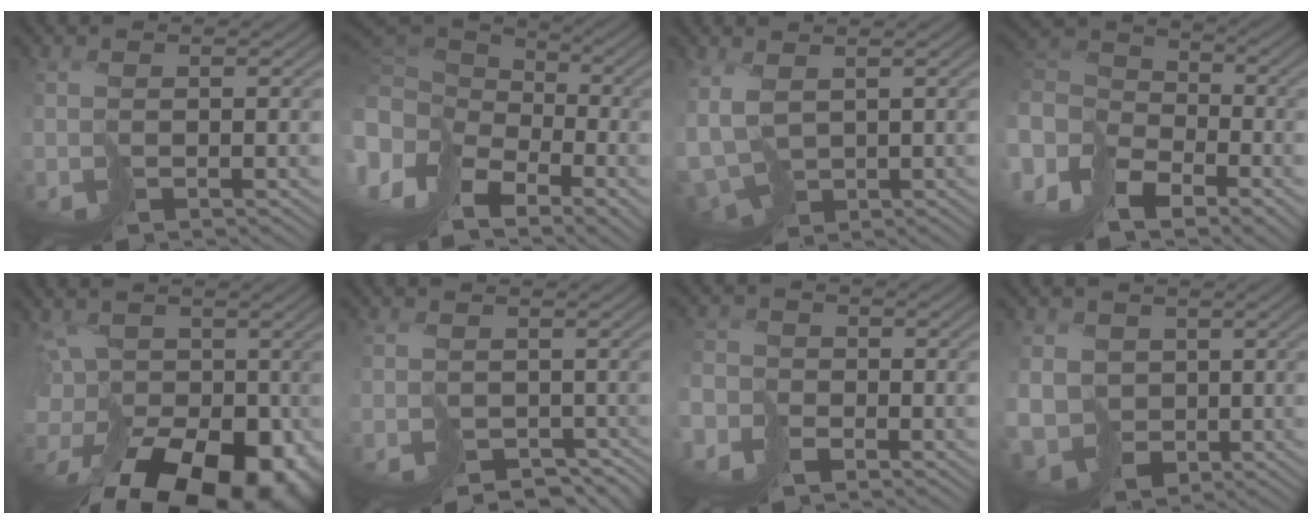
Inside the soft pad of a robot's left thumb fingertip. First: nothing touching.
{"total": 14.8, "force": [-4.1, 9.9, 10.2], "torque": [-0.267, -0.027, -0.029]}
{"total": 5.9, "force": [-0.6, 3.9, 4.4], "torque": [-0.119, -0.027, 0.000]}
{"total": 10.0, "force": [-4.0, 6.6, 6.3], "torque": [-0.182, -0.016, -0.073]}
{"total": 16.2, "force": [-7.2, 11.0, 9.5], "torque": [-0.161, -0.042, -0.079]}
{"total": 3.7, "force": [-2.2, 2.7, 1.1], "torque": [-0.004, -0.016, -0.017]}
{"total": 4.3, "force": [-3.0, 2.9, 1.1], "torque": [-0.021, -0.007, -0.069]}
{"total": 7.3, "force": [-0.1, 6.6, 3.2], "torque": [-0.097, -0.027, -0.007]}